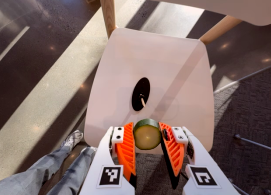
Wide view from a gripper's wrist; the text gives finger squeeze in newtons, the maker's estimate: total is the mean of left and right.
{"total": 10.9, "left": 11.2, "right": 10.6}